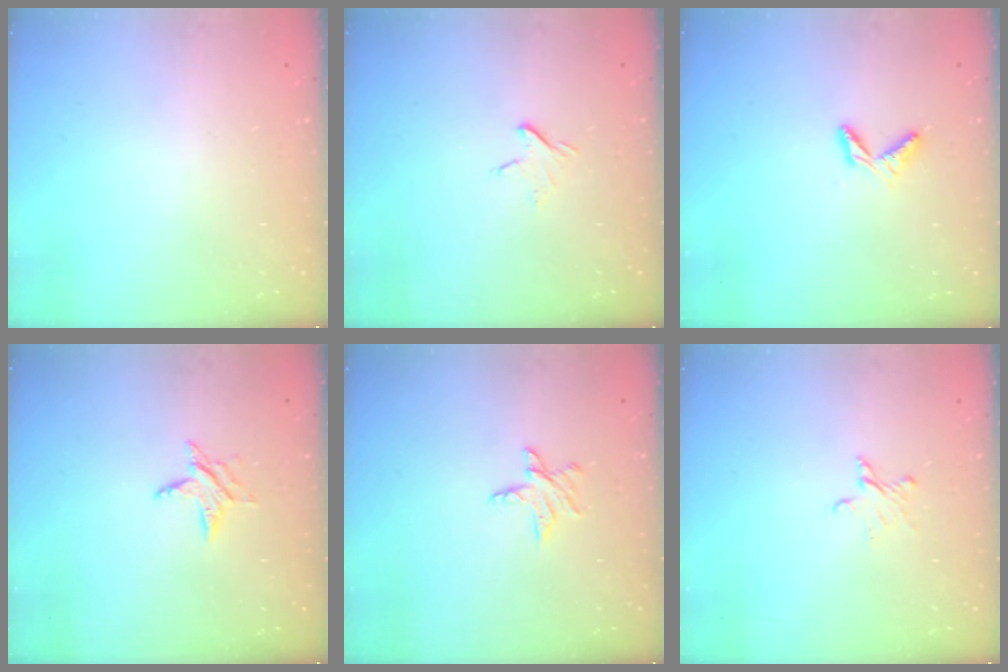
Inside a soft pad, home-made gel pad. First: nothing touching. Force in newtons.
{"total": 3.4, "press": 3.4, "slide": 0.3}
{"total": 4.9, "press": 4.9, "slide": 0.6}
{"total": 4.6, "press": 4.6, "slide": 0.6}
{"total": 5.7, "press": 5.6, "slide": 0.5}
{"total": 3.3, "press": 3.3, "slide": 0.3}